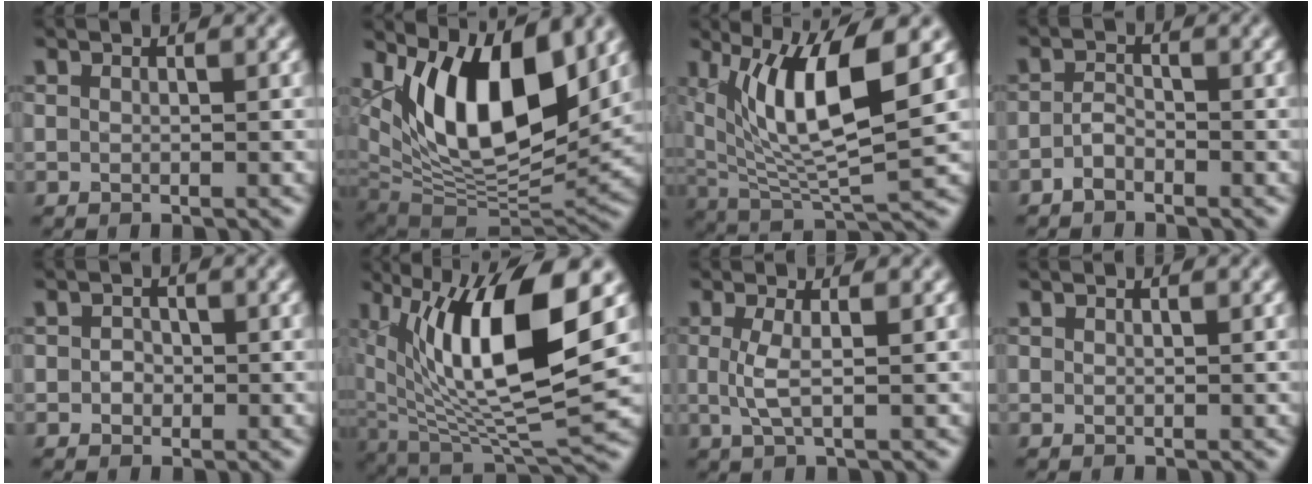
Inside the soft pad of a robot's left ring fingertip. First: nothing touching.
{"total": 12.5, "force": [5.1, 5.5, 10.0], "torque": [-0.161, -0.007, 0.092]}
{"total": 9.5, "force": [3.5, 2.5, 8.5], "torque": [-0.154, -0.009, 0.069]}
{"total": 1.5, "force": [-1.0, 0.7, 0.9], "torque": [-0.019, 0.004, -0.024]}
{"total": 1.2, "force": [-0.1, 1.1, 0.5], "torque": [-0.004, 0.000, -0.004]}
{"total": 13.1, "force": [4.2, 3.8, 11.8], "torque": [-0.206, -0.005, 0.081]}
{"total": 2.3, "force": [0.0, 0.4, 2.2], "torque": [-0.051, -0.001, -0.001]}
{"total": 0.0}